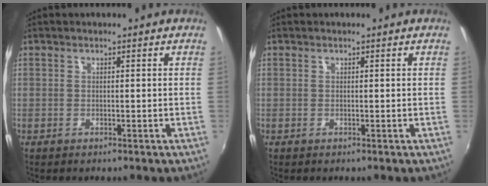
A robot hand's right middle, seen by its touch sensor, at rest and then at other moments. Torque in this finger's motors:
{"motor_torque": [0.03, -0.11, 0.00, 0.00]}